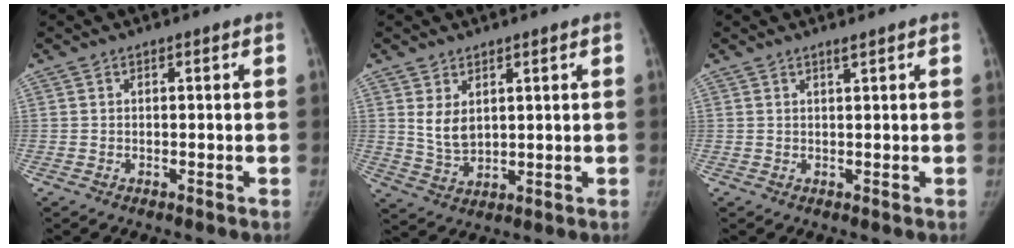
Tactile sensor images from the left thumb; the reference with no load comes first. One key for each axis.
{"total": 5.1, "fx": 2.0, "fy": 3.2, "fz": 3.5, "tx": -0.052, "ty": -0.020, "tz": 0.050}
{"total": 0.9, "fx": 0.7, "fy": -0.1, "fz": 0.6, "tx": -0.011, "ty": -0.006, "tz": 0.013}